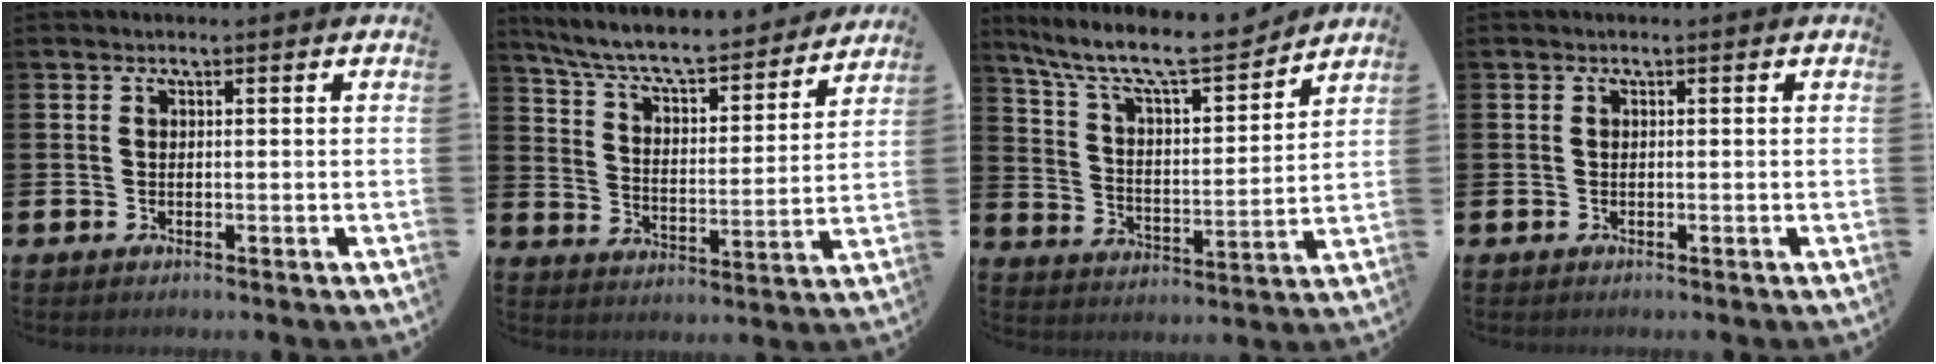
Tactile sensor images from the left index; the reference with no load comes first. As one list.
[{"total": 8.2, "force": [7.6, 1.4, 3.0], "torque": [-0.086, -0.058, 0.125]}, {"total": 10.3, "force": [9.1, 2.1, 4.4], "torque": [-0.109, -0.067, 0.150]}, {"total": 0.0}]